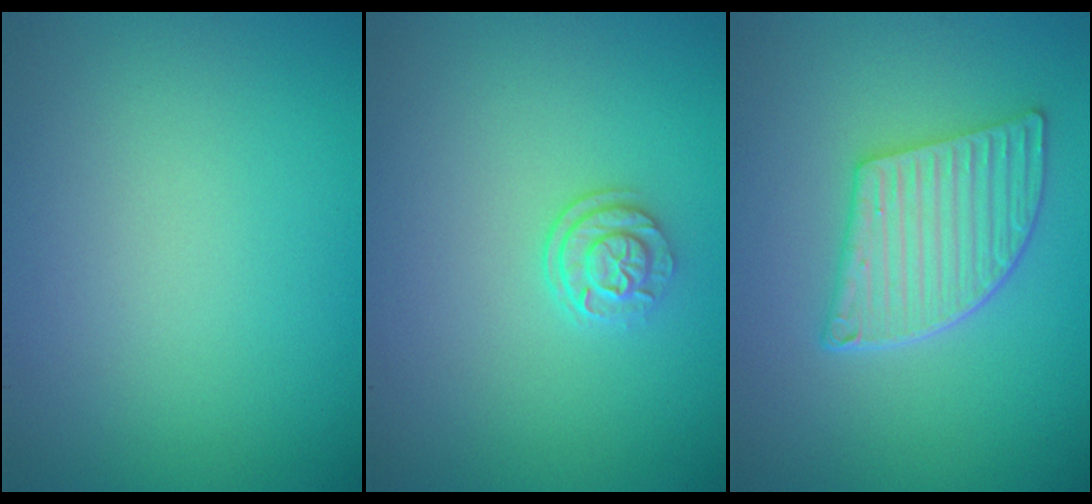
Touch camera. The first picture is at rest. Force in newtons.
{"total": 2.2, "press": 1.7, "slide": 1.4}
{"total": 5.2, "press": 4.2, "slide": 3.0}